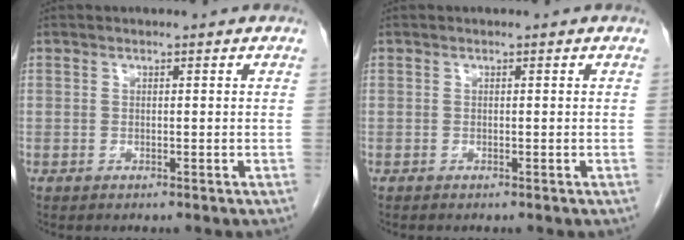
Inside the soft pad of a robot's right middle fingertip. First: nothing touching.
{"total": 0.0}